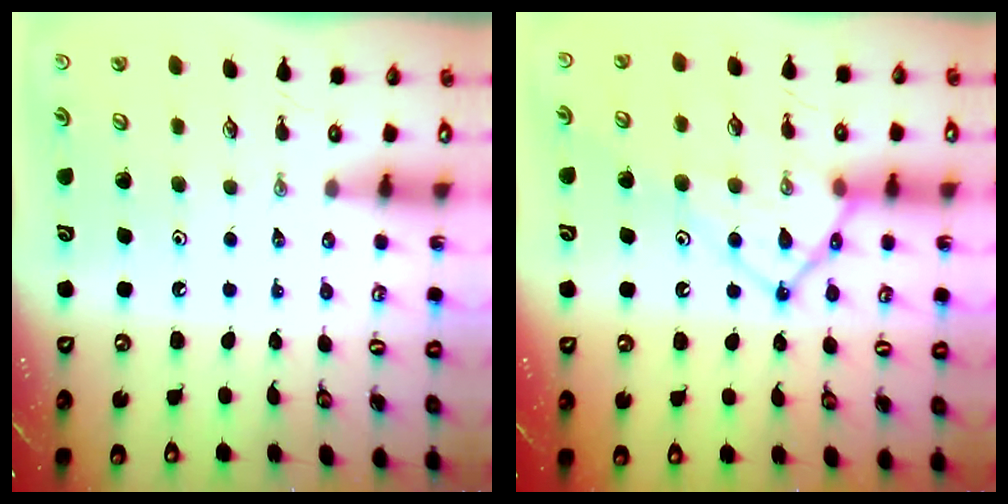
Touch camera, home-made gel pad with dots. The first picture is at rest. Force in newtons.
{"total": 12.8, "press": 12.7, "slide": 1.5}